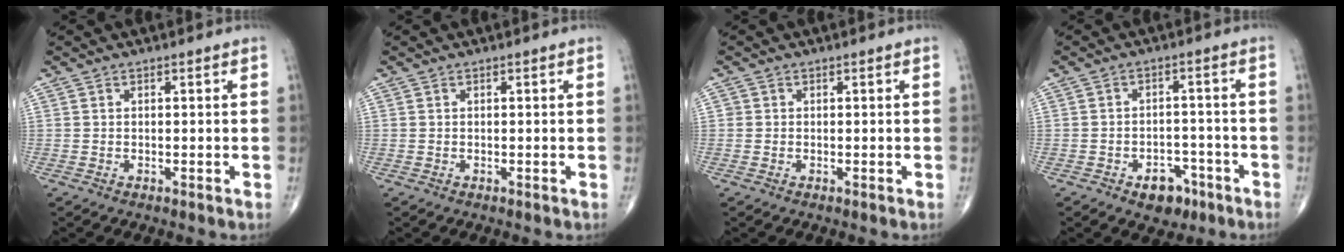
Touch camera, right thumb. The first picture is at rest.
{"total": 0.0}
{"total": 0.7, "force": [0.0, 0.7, 0.1], "torque": [0.004, 0.003, -0.002]}
{"total": 6.2, "force": [-3.5, 4.1, 3.1], "torque": [-0.016, 0.029, -0.047]}